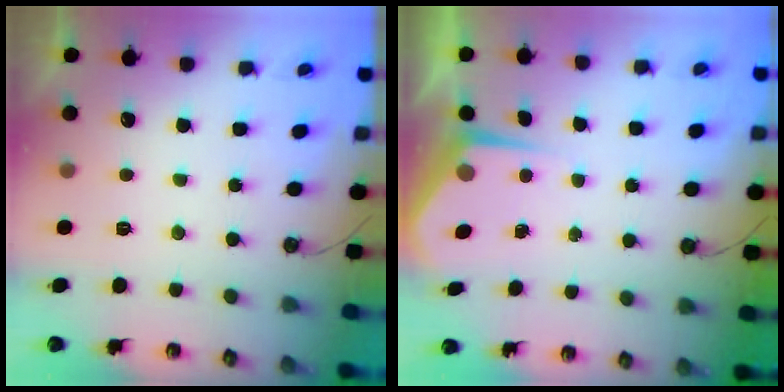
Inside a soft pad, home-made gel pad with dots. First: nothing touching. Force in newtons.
{"total": 4.3, "press": 4.2, "slide": 0.3}